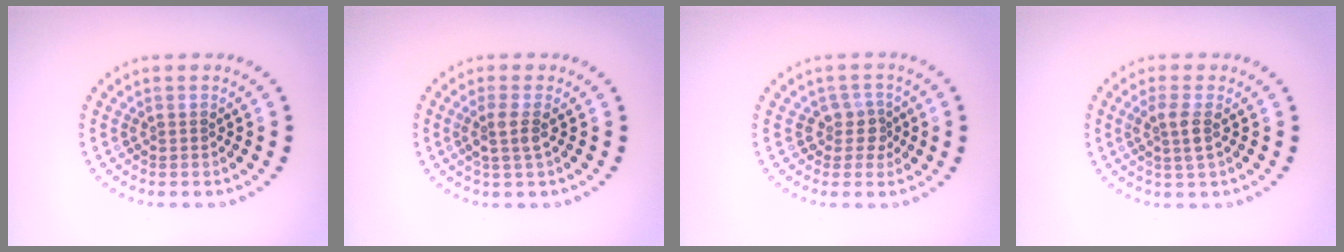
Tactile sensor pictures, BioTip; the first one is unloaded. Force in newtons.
{"total": 2.0, "press": 1.5, "slide": 1.2}
{"total": 2.1, "press": 1.6, "slide": 1.4}
{"total": 2.0, "press": 1.7, "slide": 1.0}